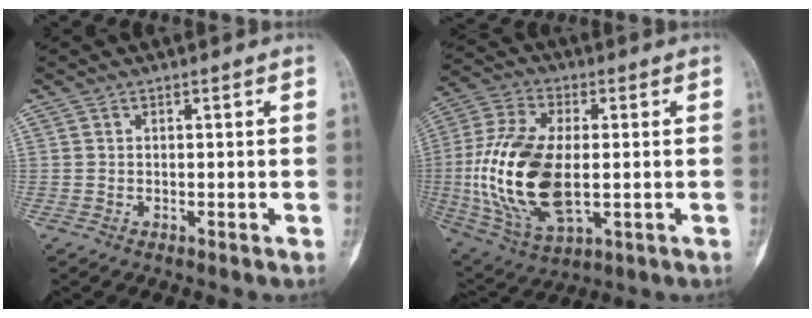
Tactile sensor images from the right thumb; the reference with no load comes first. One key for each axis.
{"total": 20.3, "fx": -1.1, "fy": 10.7, "fz": 17.2, "tx": -0.362, "ty": -0.005, "tz": -0.009}